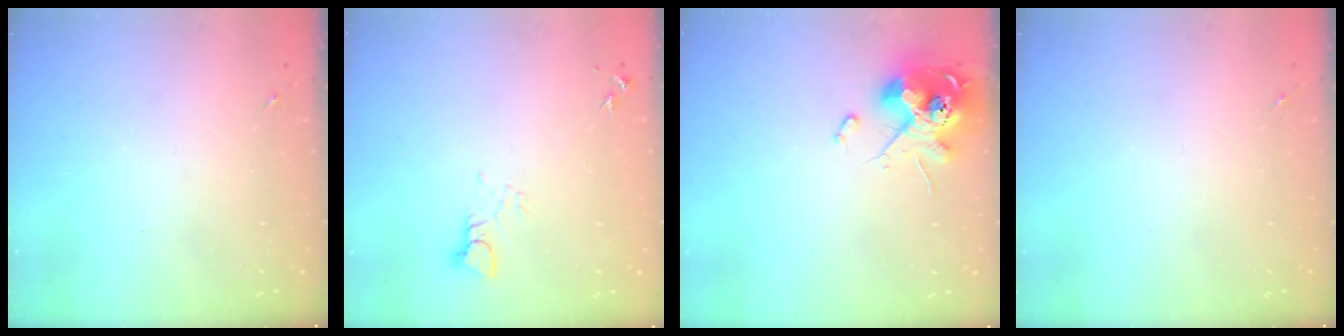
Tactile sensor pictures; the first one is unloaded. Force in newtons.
{"total": 3.4, "press": 3.4, "slide": 0.3}
{"total": 14.0, "press": 13.9, "slide": 1.5}
{"total": 0.0}